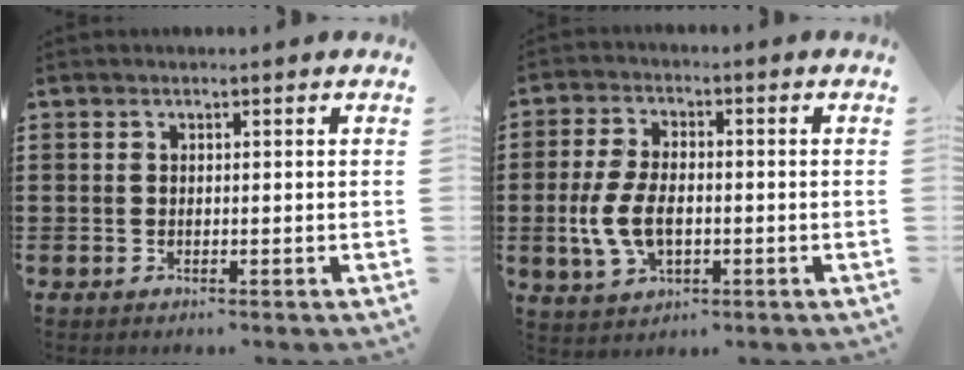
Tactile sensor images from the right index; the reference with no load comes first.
{"total": 7.5, "force": [-1.3, 4.2, 6.1], "torque": [-0.149, -0.003, -0.031]}